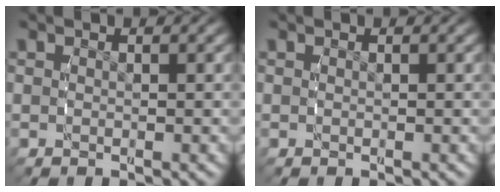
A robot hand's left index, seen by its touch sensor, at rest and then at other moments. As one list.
[{"total": 0.0}]